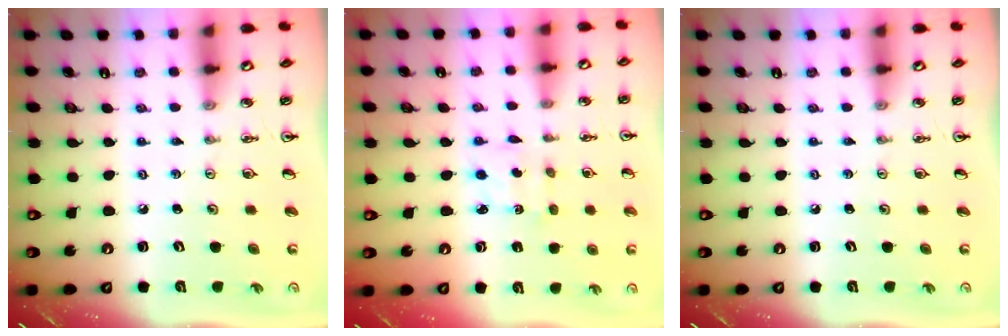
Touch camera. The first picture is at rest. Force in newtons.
{"total": 2.7, "press": 2.7, "slide": 0.5}
{"total": 0.0}